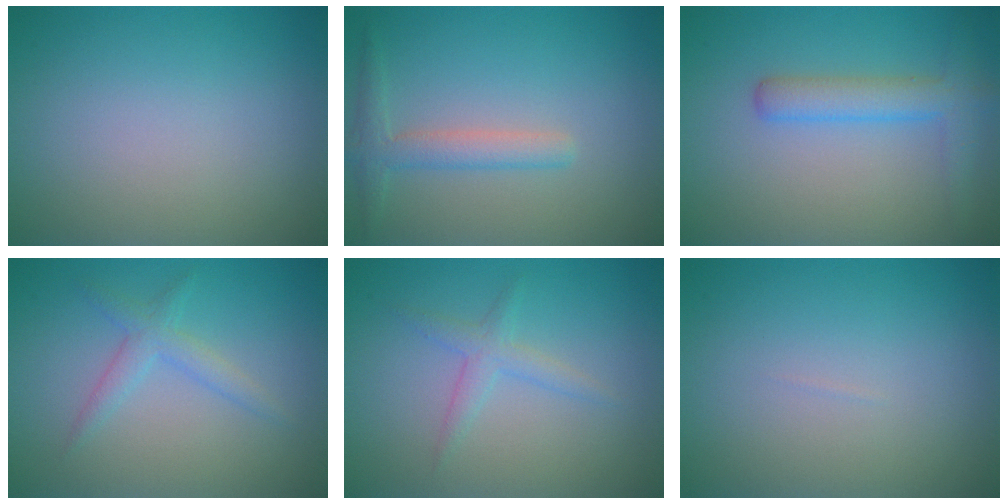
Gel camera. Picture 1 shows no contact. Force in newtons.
{"total": 2.4, "press": 2.4, "slide": 0.1}
{"total": 3.3, "press": 3.3, "slide": 0.2}
{"total": 2.0, "press": 2.0, "slide": 0.2}
{"total": 1.8, "press": 1.8, "slide": 0.1}
{"total": 0.0}